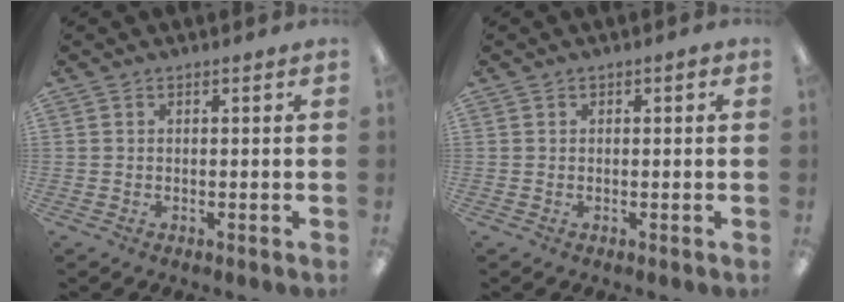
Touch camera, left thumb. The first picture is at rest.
{"total": 0.7, "force": [0.1, 0.4, 0.5], "torque": [-0.010, 0.002, 0.001]}